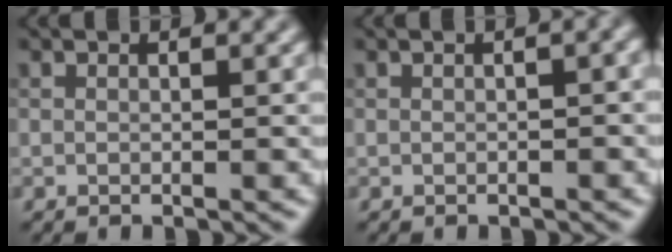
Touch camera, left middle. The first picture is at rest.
{"total": 1.5, "force": [0.1, 0.4, 1.4], "torque": [-0.019, 0.002, 0.001]}